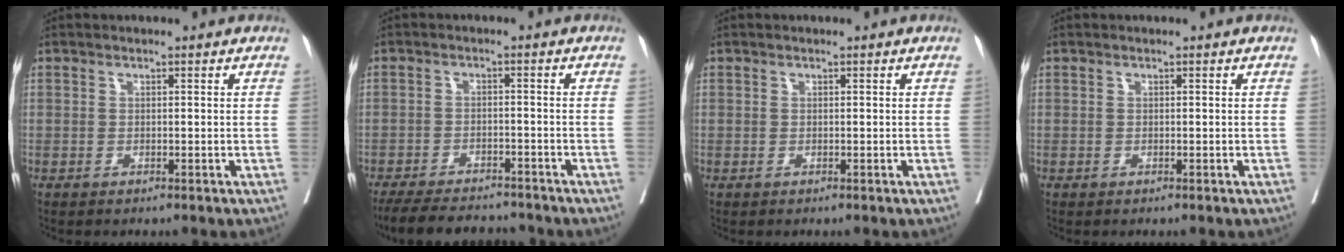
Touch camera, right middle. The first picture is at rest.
{"total": 10.8, "force": [-9.8, 2.4, 3.7], "torque": [-0.058, -0.005, -0.142]}
{"total": 0.0}
{"total": 0.0}